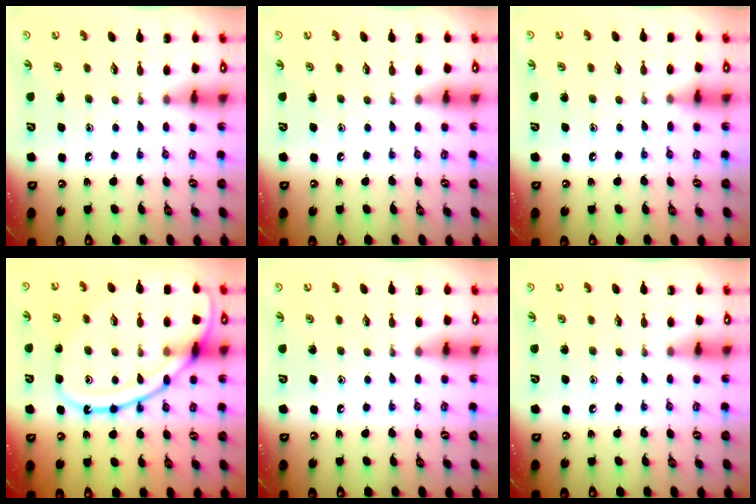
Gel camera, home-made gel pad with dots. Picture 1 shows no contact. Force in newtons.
{"total": 0.0}
{"total": 4.9, "press": 4.9, "slide": 0.7}
{"total": 18.0, "press": 17.9, "slide": 1.4}
{"total": 0.0}
{"total": 0.0}